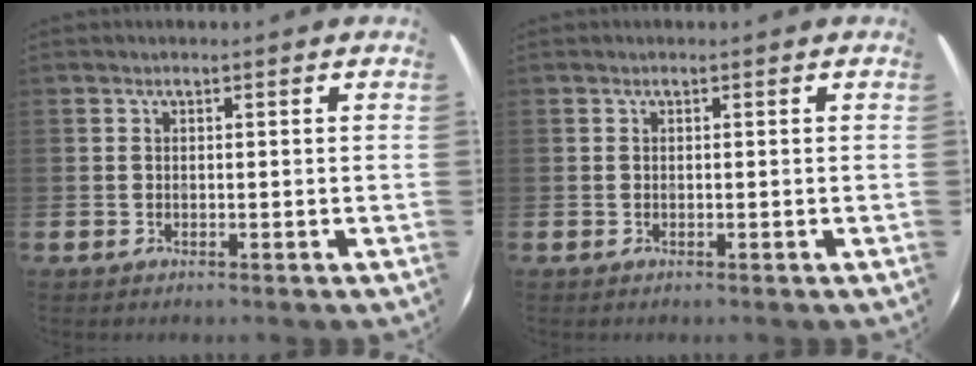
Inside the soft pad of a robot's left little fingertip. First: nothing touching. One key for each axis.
{"total": 0.0}